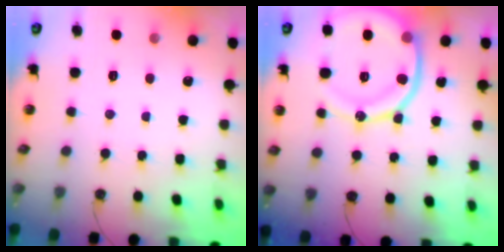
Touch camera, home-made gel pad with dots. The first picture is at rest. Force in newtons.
{"total": 17.5, "press": 17.4, "slide": 1.9}